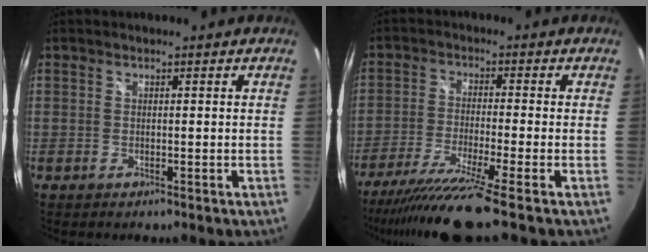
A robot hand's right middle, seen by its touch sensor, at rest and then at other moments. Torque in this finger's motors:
{"motor_torque": [1.07, -1.07, 0.38, 0.14]}